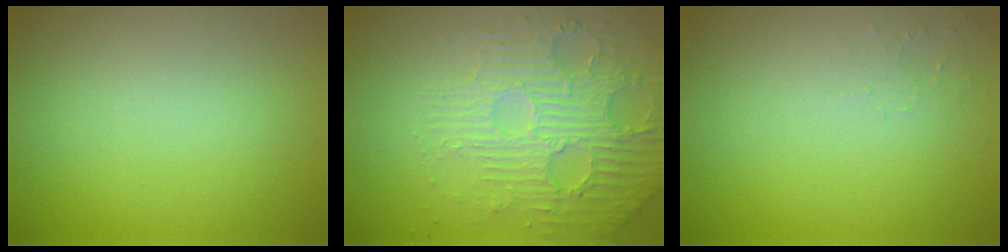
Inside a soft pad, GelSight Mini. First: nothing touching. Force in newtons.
{"total": 6.1, "press": 3.9, "slide": 4.6}
{"total": 0.9, "press": 0.9, "slide": 0.2}